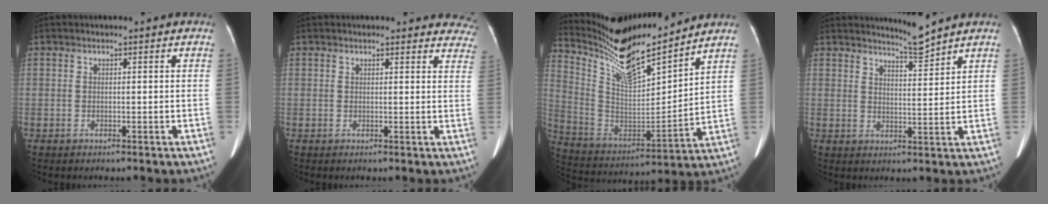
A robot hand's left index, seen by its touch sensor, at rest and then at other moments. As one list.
[{"total": 11.7, "force": [11.1, 3.1, 2.0], "torque": [0.022, -0.019, 0.091]}, {"total": 16.2, "force": [14.6, 1.5, 7.0], "torque": [-0.151, -0.010, 0.275]}, {"total": 3.8, "force": [3.6, -1.1, 0.6], "torque": [-0.018, -0.016, 0.068]}]